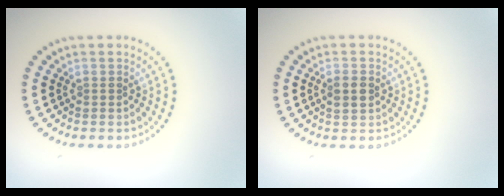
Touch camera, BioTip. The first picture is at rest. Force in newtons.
{"total": 1.8, "press": 1.8, "slide": 0.1}